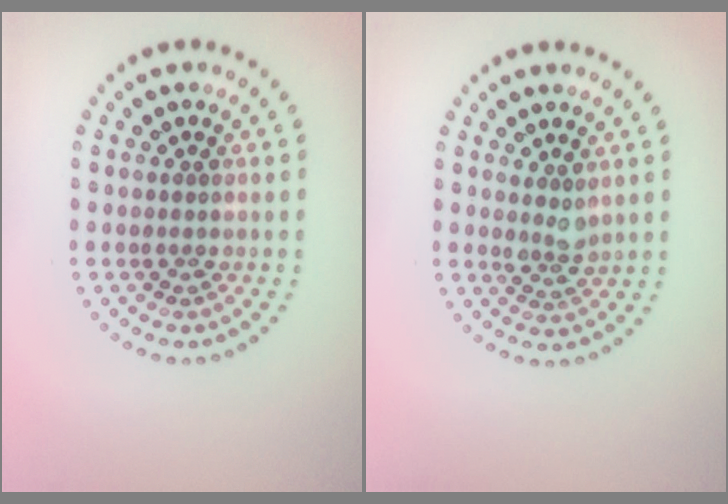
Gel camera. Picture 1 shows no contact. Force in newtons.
{"total": 1.8, "press": 1.5, "slide": 1.0}